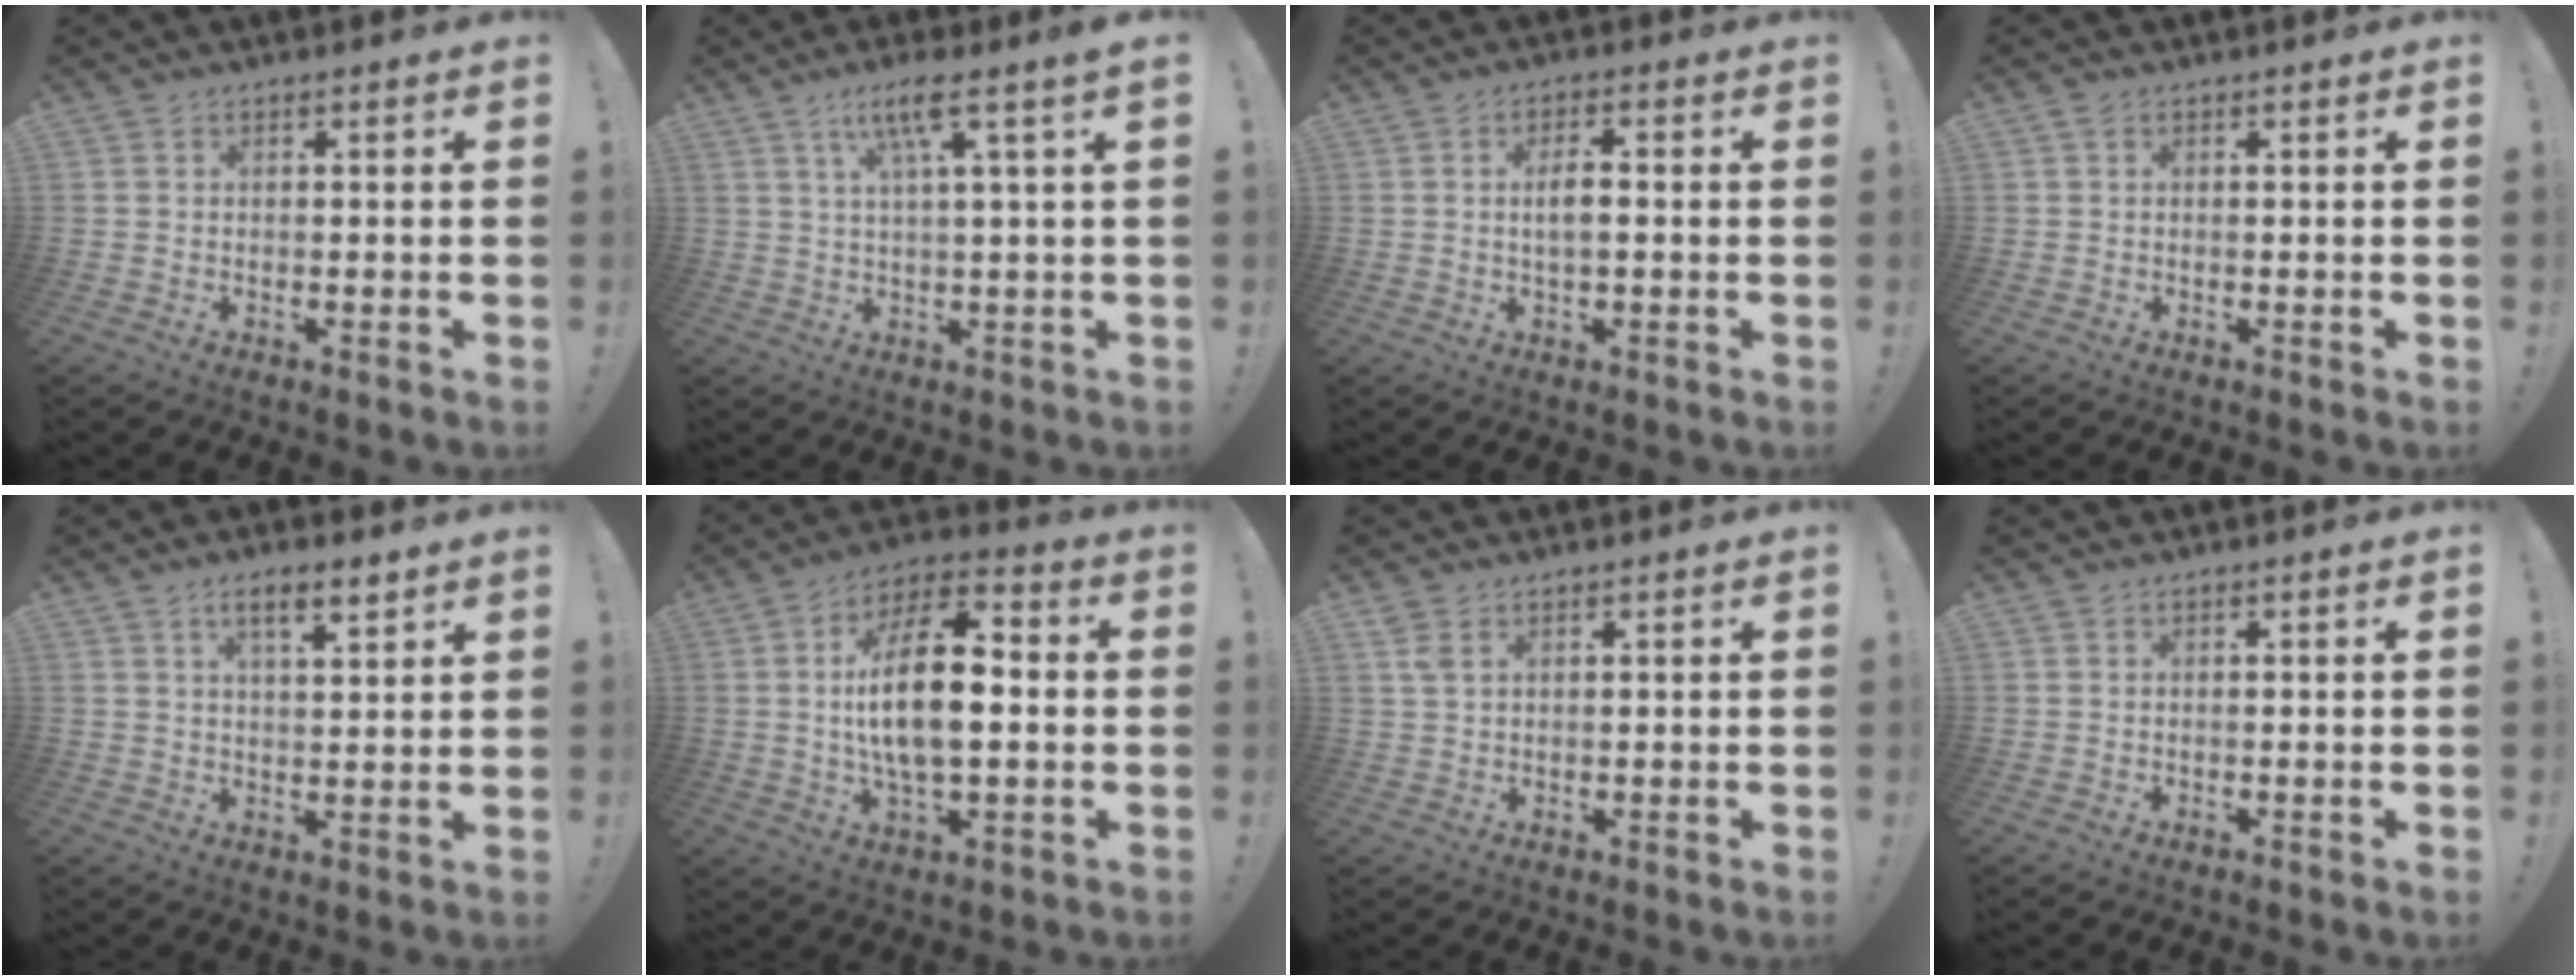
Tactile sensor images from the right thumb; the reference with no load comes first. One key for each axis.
{"total": 8.0, "fx": 3.1, "fy": 0.1, "fz": 7.4, "tx": -0.137, "ty": 0.000, "tz": 0.048}
{"total": 4.5, "fx": -0.1, "fy": 1.8, "fz": 4.1, "tx": -0.069, "ty": 0.007, "tz": -0.006}
{"total": 0.7, "fx": 0.4, "fy": 0.6, "fz": 0.3, "tx": -0.006, "ty": 0.002, "tz": 0.007}
{"total": 5.9, "fx": 3.7, "fy": 1.4, "fz": 4.3, "tx": -0.068, "ty": -0.015, "tz": 0.061}
{"total": 17.2, "fx": 0.1, "fy": 8.0, "fz": 15.3, "tx": -0.276, "ty": 0.009, "tz": -0.007}
{"total": 2.5, "fx": 1.4, "fy": 1.0, "fz": 1.8, "tx": -0.037, "ty": 0.000, "tz": 0.026}
{"total": 0.0}